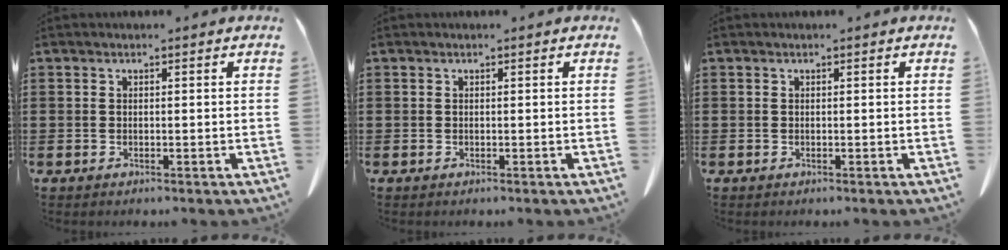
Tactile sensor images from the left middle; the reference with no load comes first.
{"total": 0.0}
{"total": 0.0}